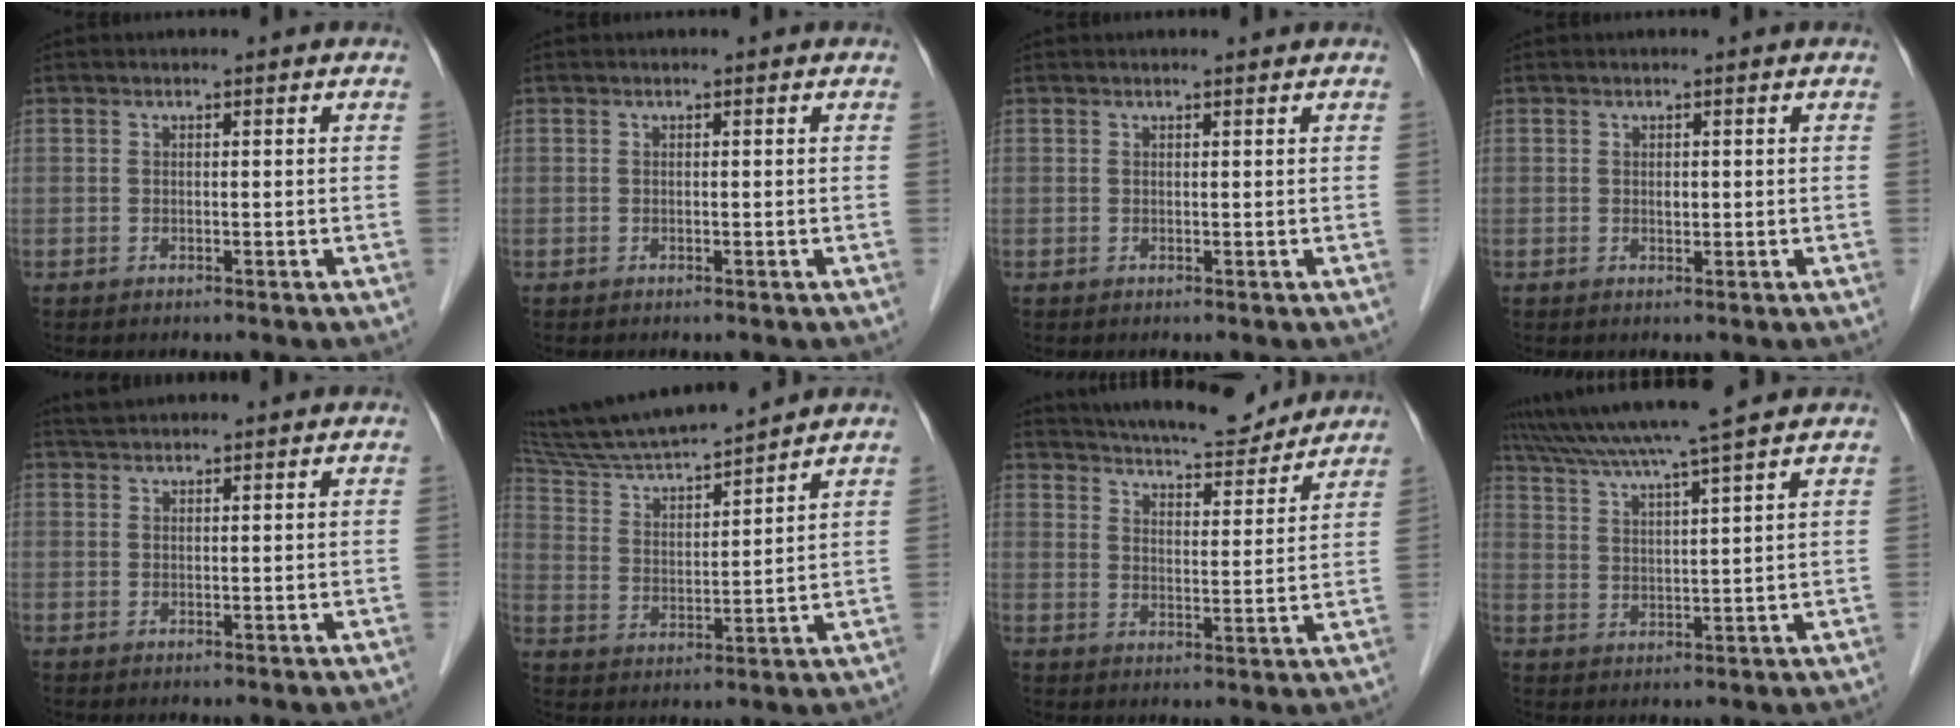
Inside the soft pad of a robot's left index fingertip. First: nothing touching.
{"total": 0.0}
{"total": 0.8, "force": [0.8, -0.1, 0.2], "torque": [-0.008, 0.002, 0.012]}
{"total": 0.8, "force": [0.1, 0.5, 0.6], "torque": [-0.009, -0.001, 0.002]}
{"total": 2.6, "force": [2.5, 0.1, 0.7], "torque": [-0.009, 0.020, 0.045]}
{"total": 14.2, "force": [13.1, -0.1, 5.4], "torque": [-0.107, 0.010, 0.239]}
{"total": 13.3, "force": [12.4, 2.4, 4.0], "torque": [-0.058, 0.000, 0.174]}
{"total": 12.5, "force": [10.6, -1.6, 6.4], "torque": [-0.116, 0.018, 0.169]}